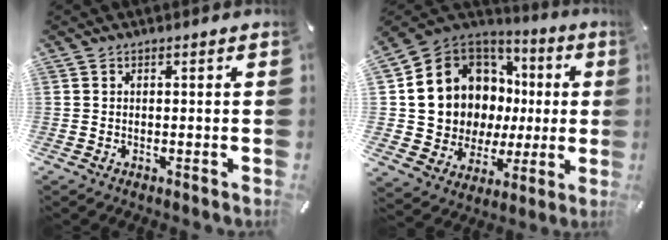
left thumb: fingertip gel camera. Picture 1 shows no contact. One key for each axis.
{"total": 12.6, "fx": 3.1, "fy": 11.6, "fz": 3.8, "tx": -0.071, "ty": -0.053, "tz": 0.084}